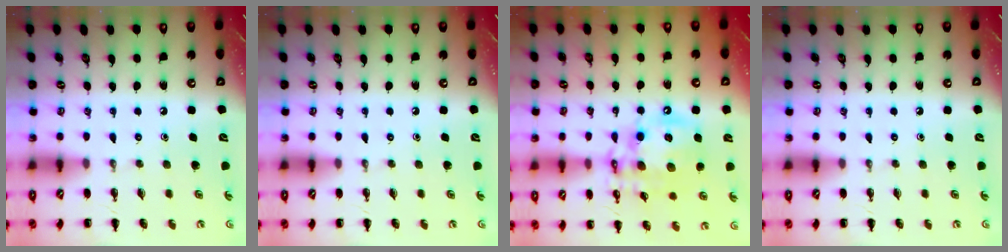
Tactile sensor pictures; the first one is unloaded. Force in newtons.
{"total": 0.0}
{"total": 16.4, "press": 16.0, "slide": 3.5}
{"total": 0.0}